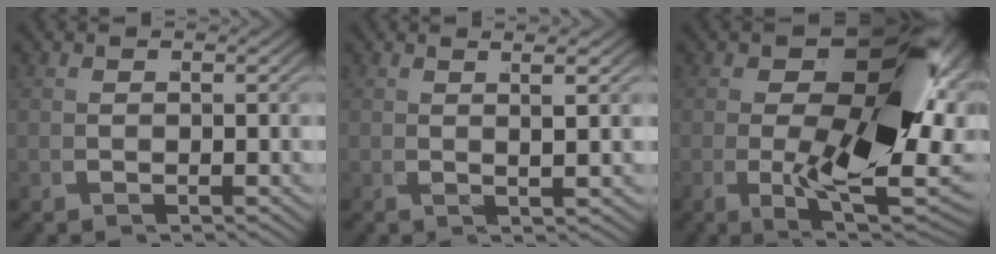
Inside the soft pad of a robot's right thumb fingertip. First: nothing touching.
{"total": 2.1, "force": [1.3, 0.1, 1.7], "torque": [-0.037, 0.001, 0.022]}
{"total": 20.4, "force": [0.9, 10.8, 17.2], "torque": [-0.263, -0.043, 0.030]}